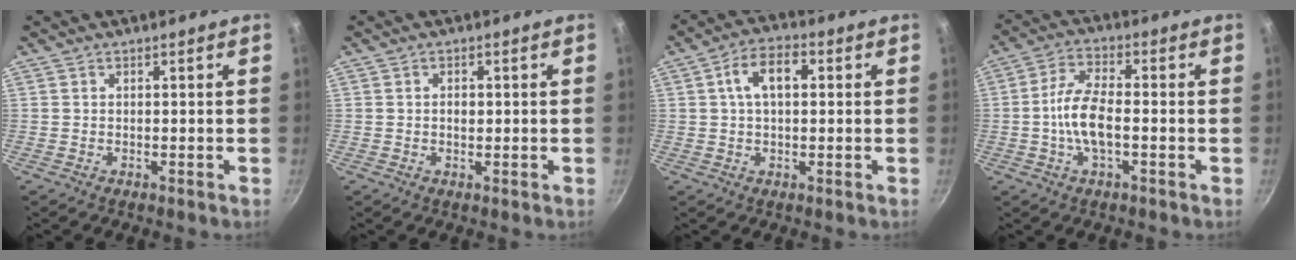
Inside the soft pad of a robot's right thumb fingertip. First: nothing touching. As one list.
[{"total": 1.9, "force": [0.1, 1.2, 1.4], "torque": [-0.018, 0.001, 0.001]}, {"total": 7.9, "force": [1.6, 4.4, 6.4], "torque": [-0.096, 0.019, 0.018]}, {"total": 8.5, "force": [-1.4, 3.4, 7.6], "torque": [-0.148, 0.020, -0.035]}]